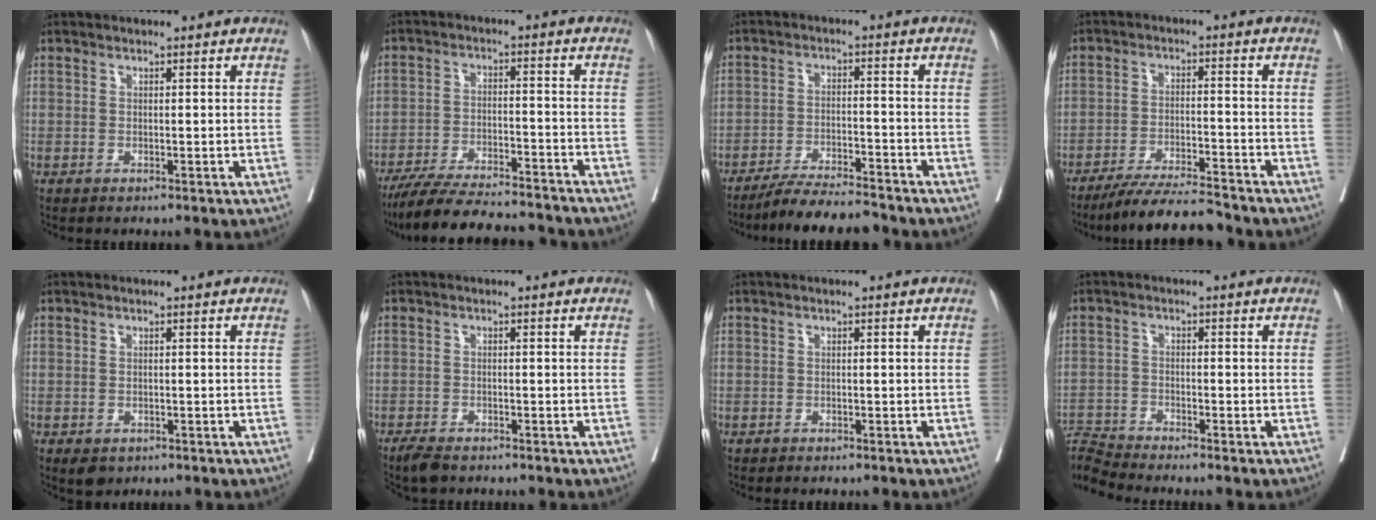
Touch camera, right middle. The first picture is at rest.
{"total": 17.1, "force": [-15.6, 2.1, 6.7], "torque": [-0.123, -0.011, -0.238]}
{"total": 9.4, "force": [-8.8, 0.6, 3.4], "torque": [-0.047, -0.010, -0.146]}
{"total": 9.5, "force": [-8.9, -0.1, 3.4], "torque": [-0.048, -0.013, -0.154]}
{"total": 2.5, "force": [-1.6, 1.6, 1.0], "torque": [-0.011, -0.002, -0.017]}
{"total": 3.4, "force": [-2.9, 1.0, 1.5], "torque": [-0.025, -0.007, -0.047]}
{"total": 0.9, "force": [-0.8, 0.4, 0.2], "torque": [-0.010, 0.001, -0.012]}
{"total": 4.9, "force": [-4.6, -1.6, -0.6], "torque": [0.003, -0.004, -0.087]}